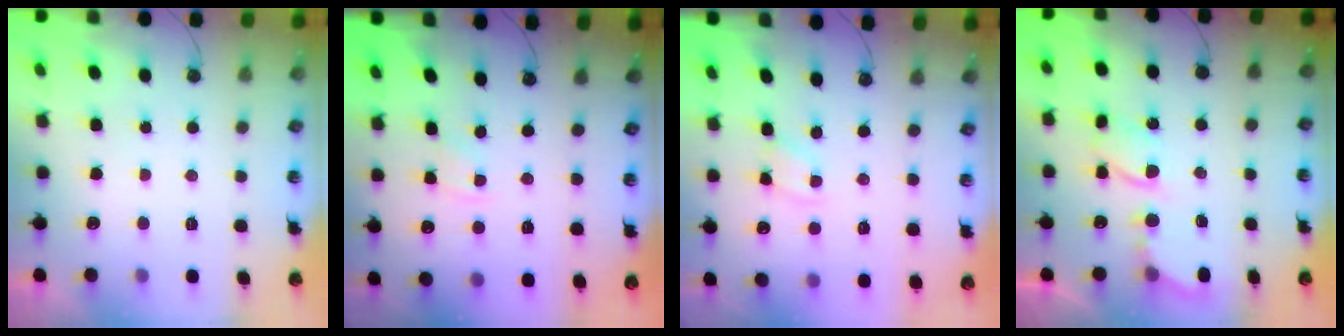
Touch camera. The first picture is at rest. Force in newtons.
{"total": 2.2, "press": 2.1, "slide": 0.4}
{"total": 1.9, "press": 1.9, "slide": 0.3}
{"total": 6.2, "press": 6.2, "slide": 0.3}